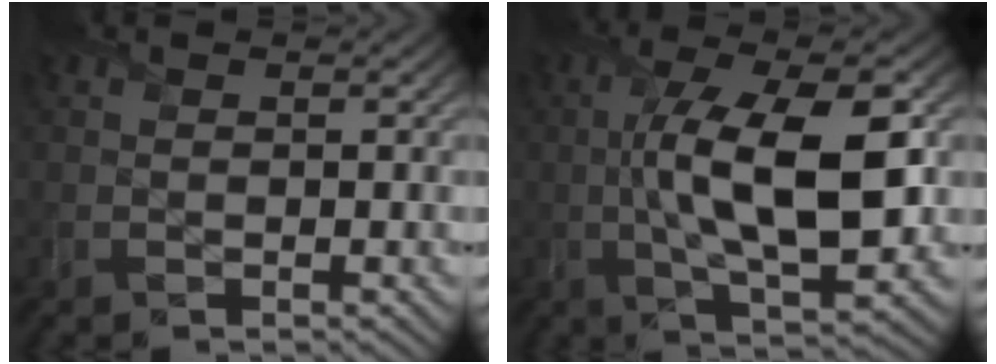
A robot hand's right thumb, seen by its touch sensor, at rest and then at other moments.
{"total": 13.1, "force": [-0.3, 5.0, 12.1], "torque": [-0.218, -0.001, -0.005]}